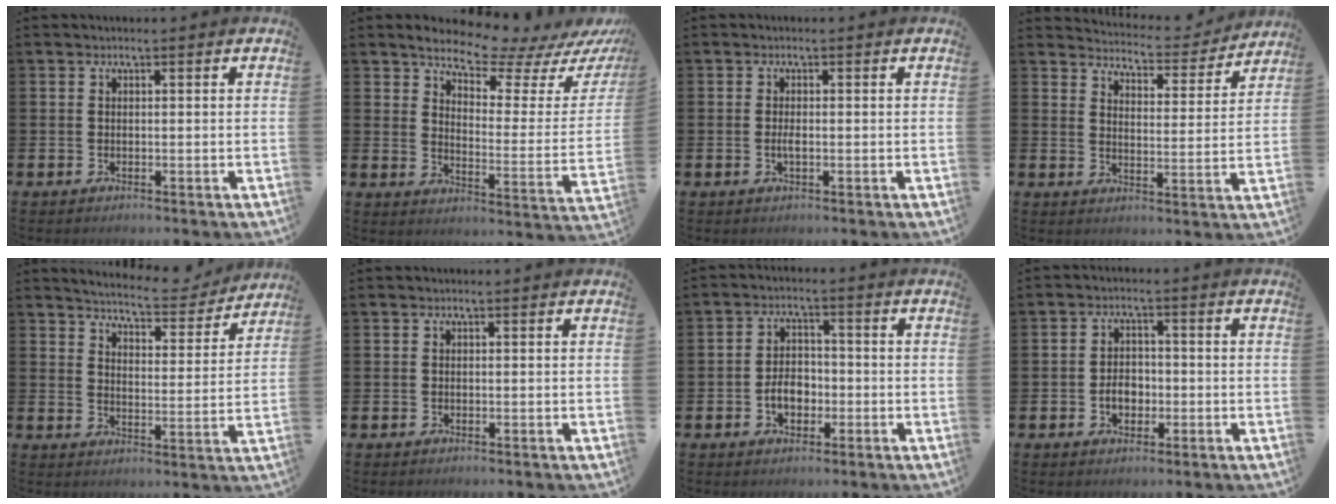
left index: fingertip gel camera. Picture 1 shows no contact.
{"total": 9.3, "force": [8.7, 1.3, 2.9], "torque": [-0.066, -0.071, 0.147]}
{"total": 1.2, "force": [-0.2, 0.4, 1.1], "torque": [-0.018, -0.002, -0.006]}
{"total": 4.9, "force": [4.9, 0.6, 0.3], "torque": [-0.027, -0.041, 0.081]}
{"total": 6.2, "force": [6.0, 0.7, 1.3], "torque": [-0.039, -0.043, 0.100]}
{"total": 0.0}
{"total": 4.1, "force": [-1.4, 2.9, 2.6], "torque": [-0.031, -0.002, -0.032]}
{"total": 3.4, "force": [-1.0, 2.5, 2.1], "torque": [-0.022, -0.004, -0.025]}